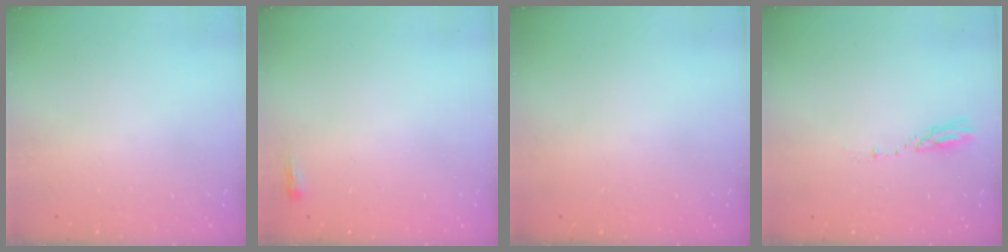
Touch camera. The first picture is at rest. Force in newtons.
{"total": 2.3, "press": 2.2, "slide": 0.7}
{"total": 0.0}
{"total": 3.1, "press": 3.0, "slide": 0.3}